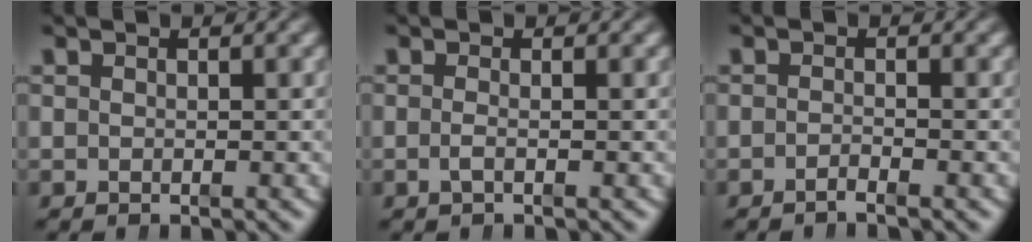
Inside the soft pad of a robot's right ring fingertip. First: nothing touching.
{"total": 1.1, "force": [-0.8, -0.2, 0.7], "torque": [-0.022, -0.010, -0.011]}
{"total": 1.4, "force": [-1.3, -0.1, 0.5], "torque": [-0.008, -0.001, -0.027]}